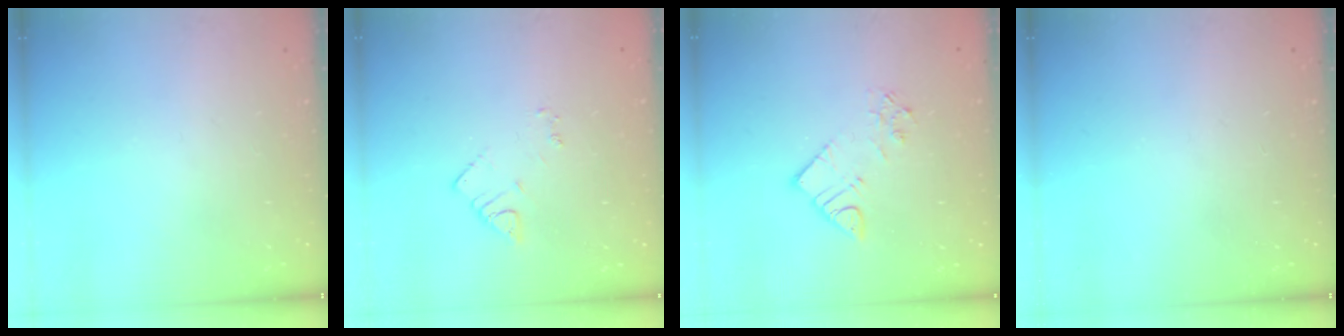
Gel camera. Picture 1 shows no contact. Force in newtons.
{"total": 2.9, "press": 2.9, "slide": 0.3}
{"total": 6.3, "press": 6.3, "slide": 0.4}
{"total": 0.0}